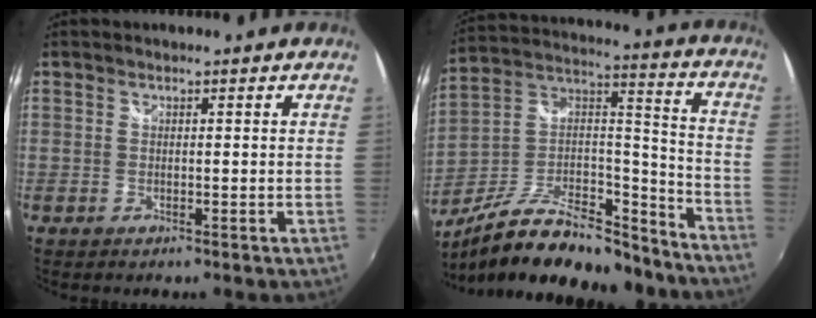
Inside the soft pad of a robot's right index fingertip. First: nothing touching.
{"total": 25.0, "force": [-18.7, 9.0, 14.0], "torque": [-0.249, 0.019, -0.289]}